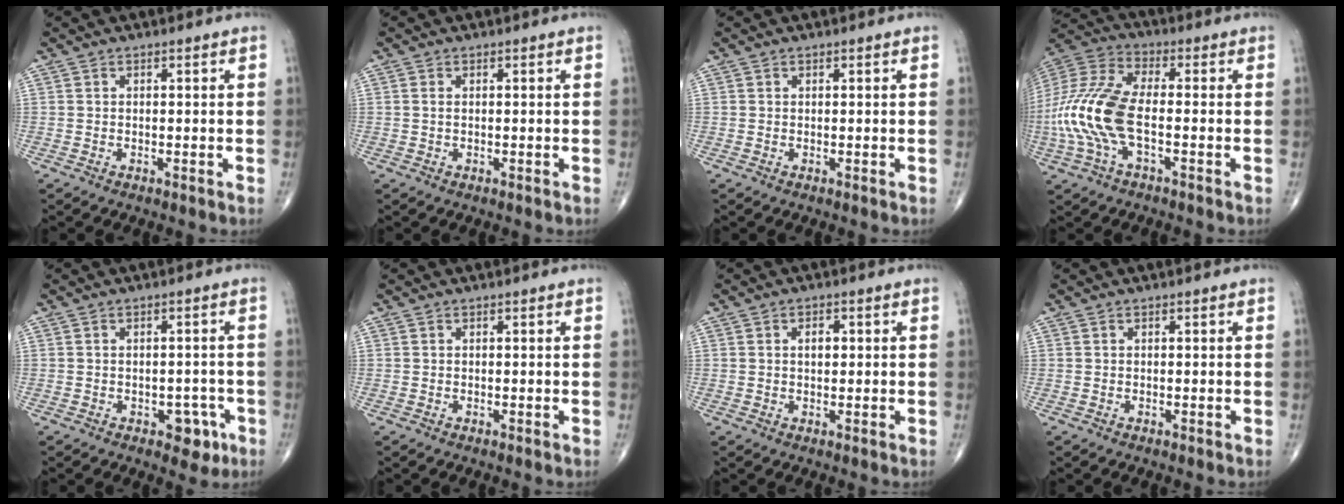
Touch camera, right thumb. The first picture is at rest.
{"total": 0.7, "force": [0.1, 0.4, 0.6], "torque": [-0.016, 0.004, 0.004]}
{"total": 0.0}
{"total": 16.1, "force": [-3.0, 6.7, 14.3], "torque": [-0.331, 0.026, -0.059]}
{"total": 4.6, "force": [-2.1, 2.9, 2.9], "torque": [-0.014, 0.013, -0.024]}
{"total": 0.0}
{"total": 2.3, "force": [0.4, 1.4, 1.8], "torque": [-0.017, 0.001, 0.004]}
{"total": 0.0}